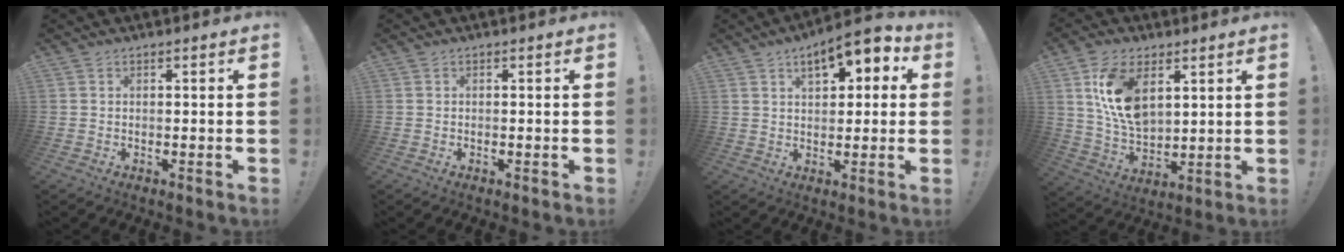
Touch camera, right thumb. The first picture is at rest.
{"total": 0.0}
{"total": 9.9, "force": [4.7, 4.9, 7.3], "torque": [-0.097, -0.019, 0.078]}
{"total": 13.7, "force": [5.8, 8.3, 9.2], "torque": [-0.176, -0.019, 0.107]}